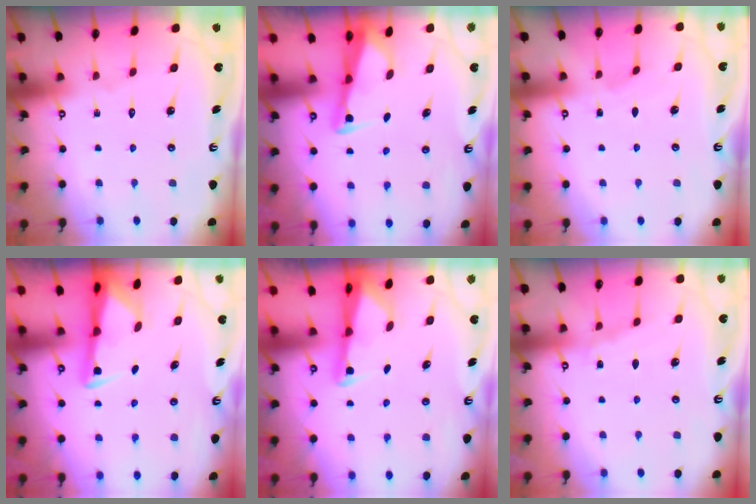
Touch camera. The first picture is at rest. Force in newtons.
{"total": 2.9, "press": 2.9, "slide": 0.3}
{"total": 2.8, "press": 2.8, "slide": 0.4}
{"total": 2.9, "press": 2.8, "slide": 0.6}
{"total": 2.0, "press": 2.0, "slide": 0.3}
{"total": 4.5, "press": 4.5, "slide": 0.6}